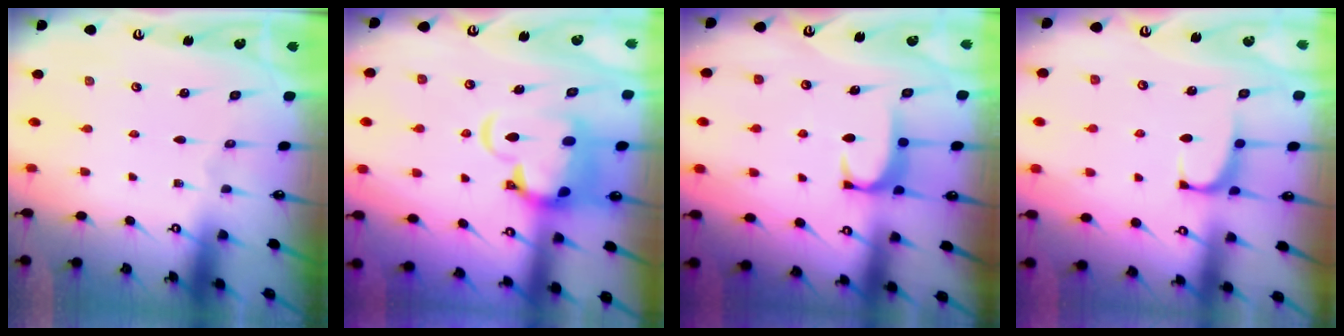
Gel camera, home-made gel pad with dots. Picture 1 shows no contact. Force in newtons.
{"total": 8.0, "press": 7.7, "slide": 1.9}
{"total": 1.9, "press": 1.8, "slide": 0.5}
{"total": 1.4, "press": 1.3, "slide": 0.7}